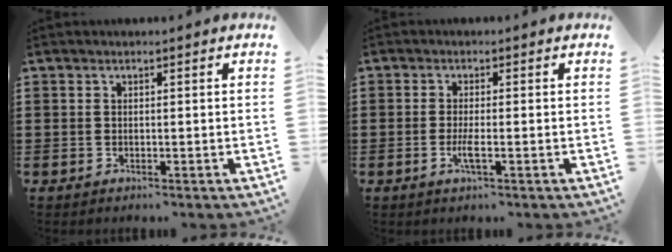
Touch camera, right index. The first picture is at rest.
{"total": 2.7, "force": [-0.9, 0.2, 2.5], "torque": [-0.056, -0.008, -0.021]}